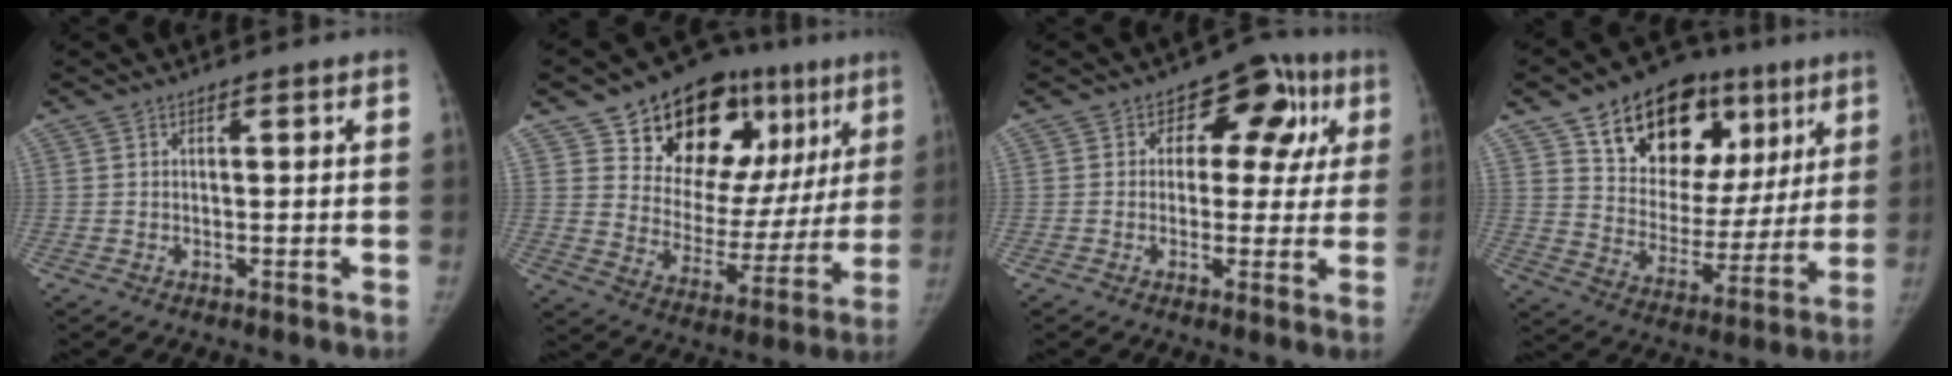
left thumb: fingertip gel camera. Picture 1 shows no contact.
{"total": 25.3, "force": [13.5, 14.7, 15.5], "torque": [-0.161, -0.018, 0.212]}
{"total": 10.7, "force": [3.2, 7.7, 6.7], "torque": [-0.014, 0.011, 0.029]}
{"total": 24.2, "force": [12.3, 15.2, 14.2], "torque": [-0.157, -0.011, 0.198]}